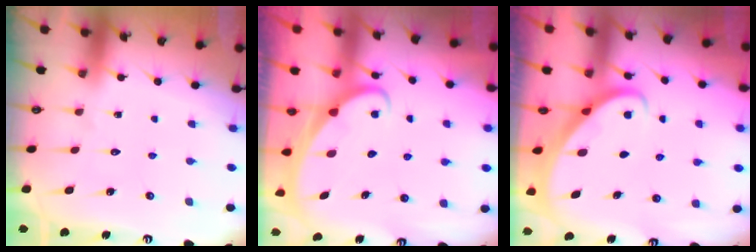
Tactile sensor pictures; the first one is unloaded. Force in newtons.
{"total": 2.2, "press": 2.2, "slide": 0.2}
{"total": 2.4, "press": 2.4, "slide": 0.2}